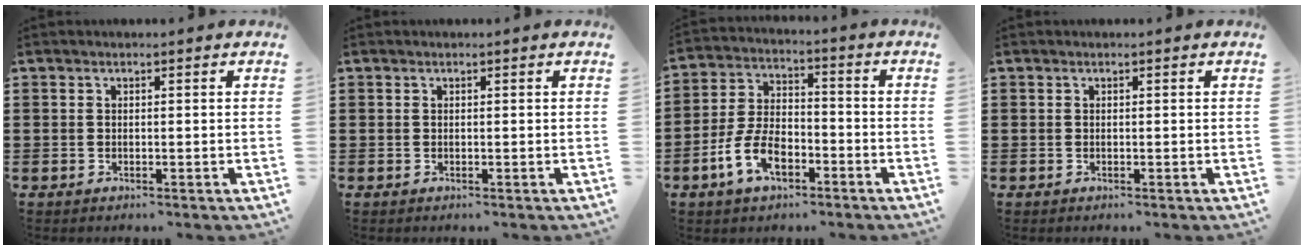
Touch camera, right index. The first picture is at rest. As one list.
[{"total": 0.0}, {"total": 8.1, "force": [-3.8, 4.3, 5.8], "torque": [-0.144, -0.001, -0.077]}, {"total": 0.0}]